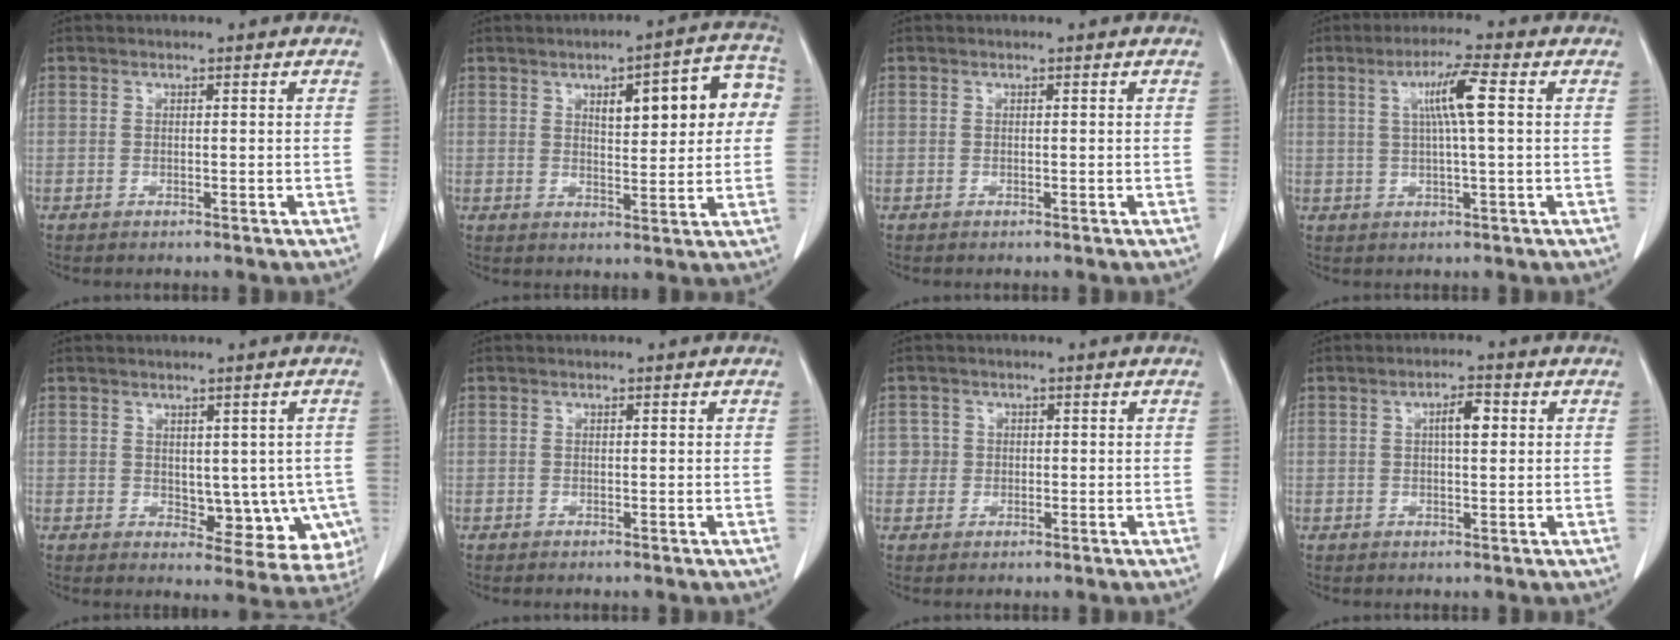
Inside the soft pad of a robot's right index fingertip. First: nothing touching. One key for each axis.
{"total": 11.8, "fx": 3.1, "fy": 3.6, "fz": 10.8, "tx": -0.133, "ty": 0.031, "tz": 0.040}
{"total": 0.0}
{"total": 6.3, "fx": 1.4, "fy": -0.3, "fz": 6.1, "tx": -0.111, "ty": 0.006, "tz": 0.026}
{"total": 8.8, "fx": -1.1, "fy": 5.2, "fz": 7.1, "tx": -0.062, "ty": 0.001, "tz": 0.000}
{"total": 0.0}
{"total": 2.0, "fx": 0.2, "fy": 2.0, "fz": -0.2, "tx": 0.017, "ty": 0.009, "tz": 0.000}
{"total": 3.4, "fx": 0.8, "fy": 1.0, "fz": 3.2, "tx": -0.055, "ty": 0.007, "tz": 0.012}